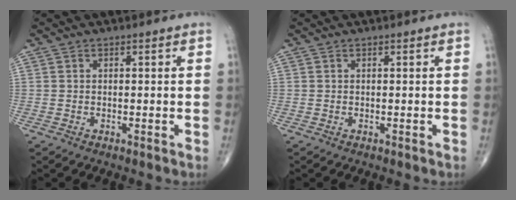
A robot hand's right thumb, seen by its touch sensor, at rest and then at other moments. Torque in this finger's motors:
{"motor_torque": [0.00, 0.00, -0.03, 0.03, 0.00]}